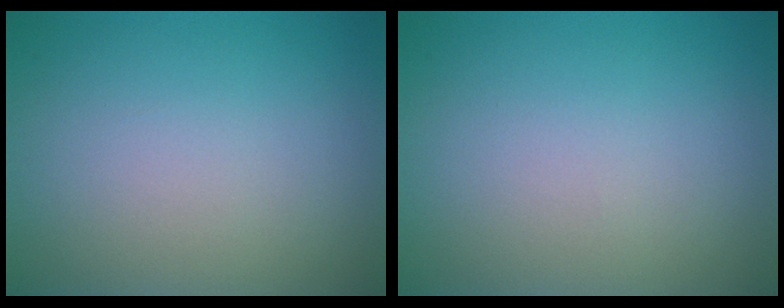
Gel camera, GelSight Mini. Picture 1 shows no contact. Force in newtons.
{"total": 0.0}